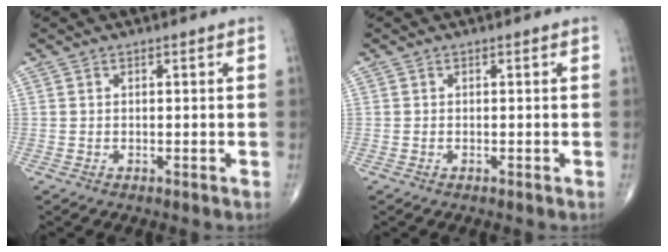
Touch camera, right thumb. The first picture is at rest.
{"total": 0.0}